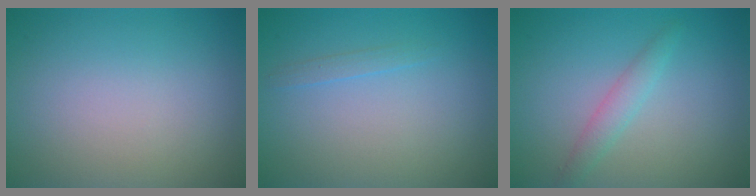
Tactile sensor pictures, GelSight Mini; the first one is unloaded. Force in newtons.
{"total": 0.7, "press": 0.7, "slide": 0.1}
{"total": 1.7, "press": 1.7, "slide": 0.1}